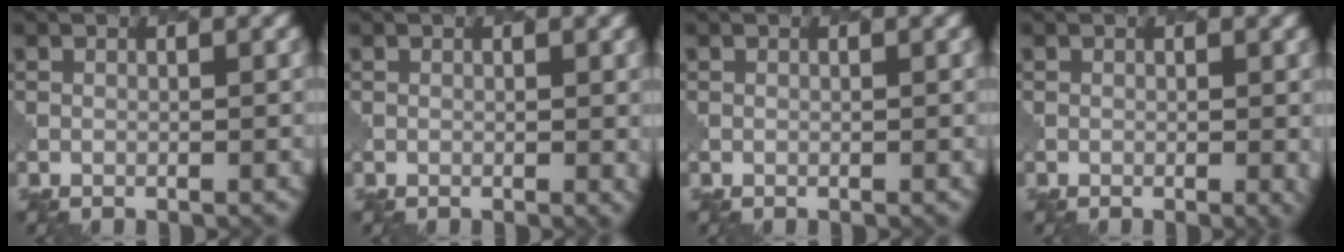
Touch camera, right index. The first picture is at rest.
{"total": 1.1, "force": [0.3, 0.5, 1.0], "torque": [-0.016, -0.003, 0.006]}
{"total": 0.0}
{"total": 1.8, "force": [-0.2, 0.5, 1.7], "torque": [-0.022, -0.004, 0.002]}